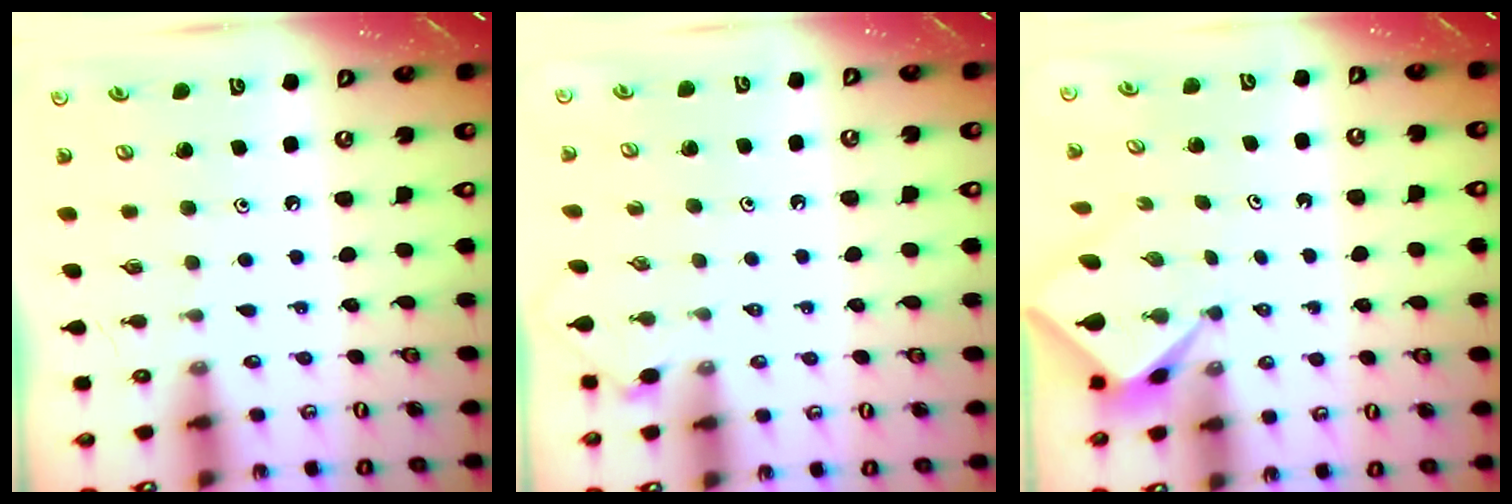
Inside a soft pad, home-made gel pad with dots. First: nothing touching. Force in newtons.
{"total": 1.4, "press": 1.4, "slide": 0.4}
{"total": 1.7, "press": 1.7, "slide": 0.2}